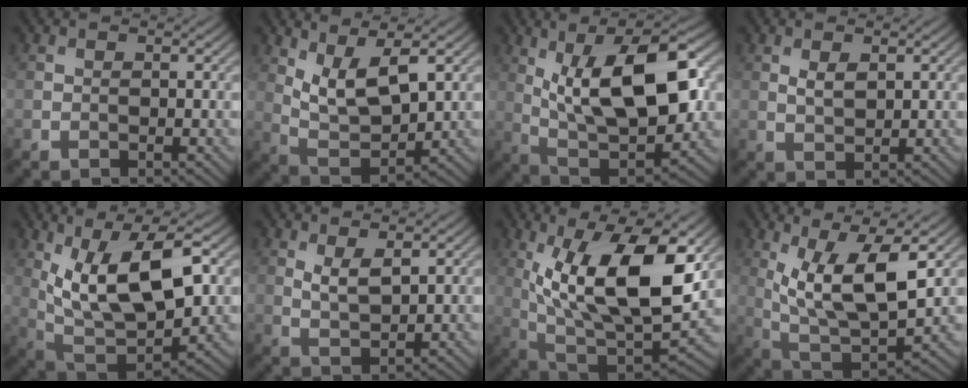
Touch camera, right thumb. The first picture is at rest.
{"total": 7.8, "force": [3.6, 3.3, 6.2], "torque": [-0.131, -0.004, 0.073]}
{"total": 16.6, "force": [3.6, 7.3, 14.5], "torque": [-0.241, 0.021, 0.054]}
{"total": 2.1, "force": [0.8, 1.0, 1.6], "torque": [-0.037, -0.005, 0.020]}
{"total": 15.1, "force": [4.1, 6.8, 12.9], "torque": [-0.233, 0.008, 0.070]}
{"total": 3.2, "force": [1.4, 1.2, 2.6], "torque": [-0.060, -0.006, 0.034]}
{"total": 17.1, "force": [4.4, 6.9, 15.0], "torque": [-0.265, 0.004, 0.070]}
{"total": 12.9, "force": [3.9, 4.8, 11.3], "torque": [-0.224, -0.007, 0.077]}